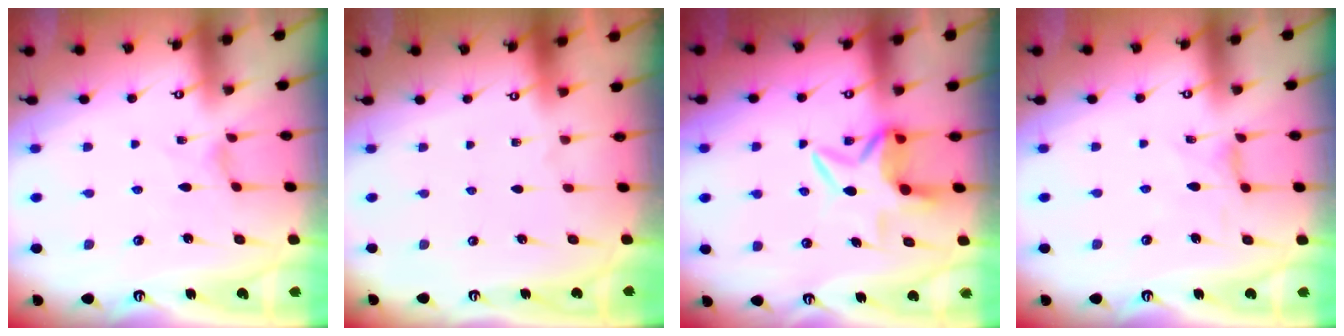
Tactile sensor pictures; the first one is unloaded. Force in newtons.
{"total": 0.0}
{"total": 6.8, "press": 6.6, "slide": 1.5}
{"total": 0.7, "press": 0.6, "slide": 0.4}